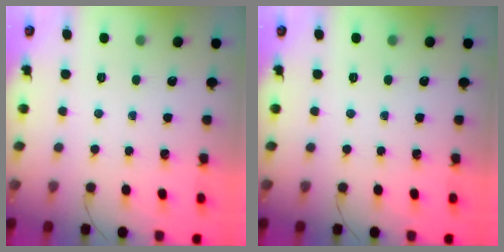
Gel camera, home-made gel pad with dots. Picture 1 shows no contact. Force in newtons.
{"total": 0.0}